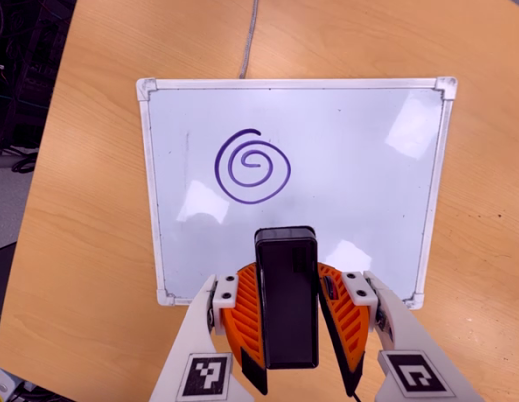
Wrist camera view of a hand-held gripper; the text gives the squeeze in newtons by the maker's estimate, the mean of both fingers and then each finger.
{"total": 5.7, "left": 5.1, "right": 6.2}